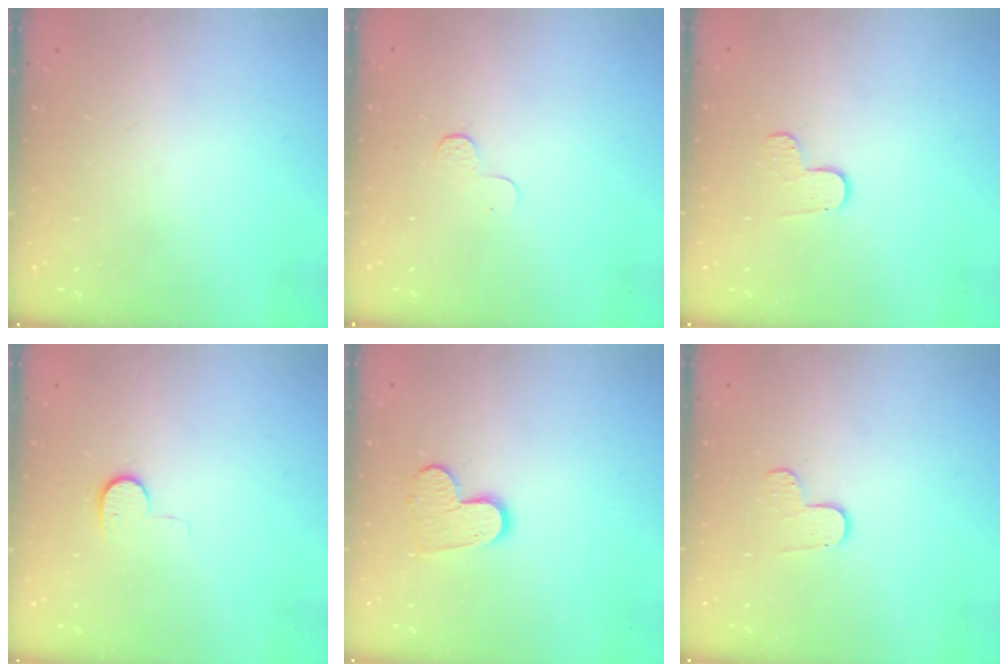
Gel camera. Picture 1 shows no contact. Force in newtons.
{"total": 3.9, "press": 3.9, "slide": 0.4}
{"total": 6.2, "press": 6.2, "slide": 0.6}
{"total": 6.2, "press": 6.2, "slide": 0.6}
{"total": 9.9, "press": 9.8, "slide": 0.7}
{"total": 6.2, "press": 6.2, "slide": 0.6}